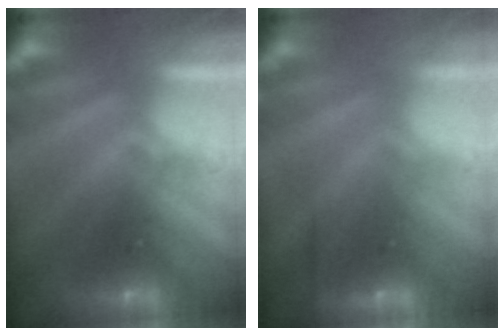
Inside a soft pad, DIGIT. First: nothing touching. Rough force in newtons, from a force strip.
{"total": 2.4}